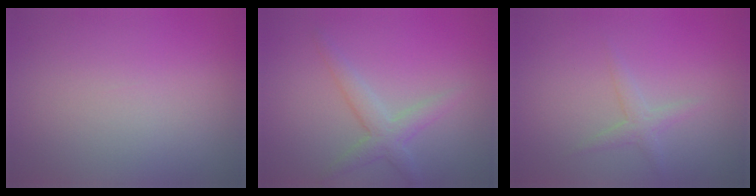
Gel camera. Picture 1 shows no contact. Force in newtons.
{"total": 2.5, "press": 2.5, "slide": 0.2}
{"total": 1.3, "press": 1.3, "slide": 0.0}